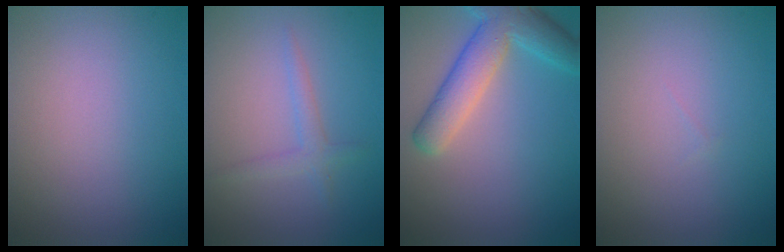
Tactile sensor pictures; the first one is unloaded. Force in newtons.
{"total": 1.5, "press": 1.5, "slide": 0.1}
{"total": 5.8, "press": 5.8, "slide": 0.3}
{"total": 0.0}